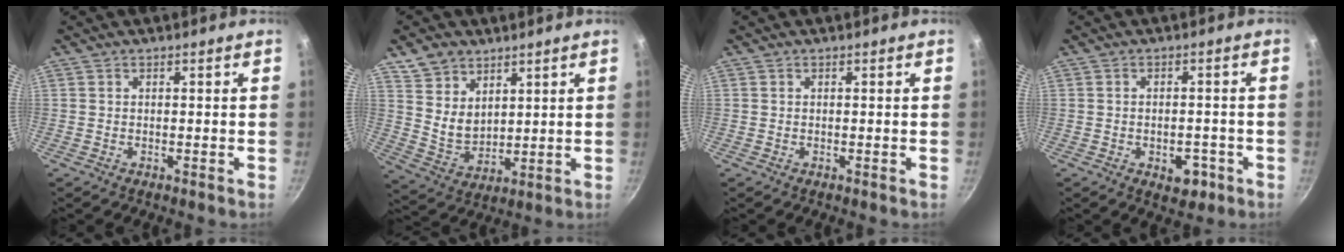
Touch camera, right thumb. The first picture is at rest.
{"total": 9.1, "force": [5.5, 6.2, 3.7], "torque": [-0.045, -0.025, 0.115]}
{"total": 0.0}
{"total": 5.0, "force": [-2.1, 3.1, 3.3], "torque": [-0.027, 0.011, -0.022]}